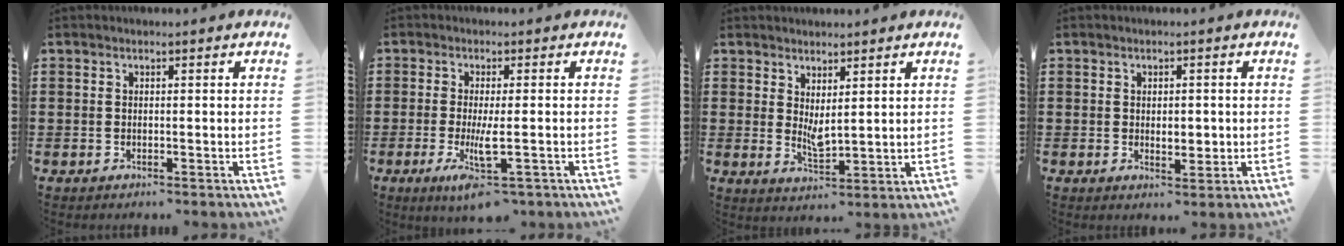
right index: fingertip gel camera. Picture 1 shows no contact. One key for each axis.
{"total": 5.9, "fx": -2.3, "fy": 1.0, "fz": 5.3, "tx": -0.116, "ty": -0.023, "tz": -0.043}
{"total": 2.7, "fx": 2.0, "fy": 0.6, "fz": 1.7, "tx": -0.040, "ty": -0.009, "tz": 0.038}
{"total": 2.7, "fx": 0.1, "fy": 1.5, "fz": 2.3, "tx": -0.038, "ty": 0.003, "tz": -0.001}